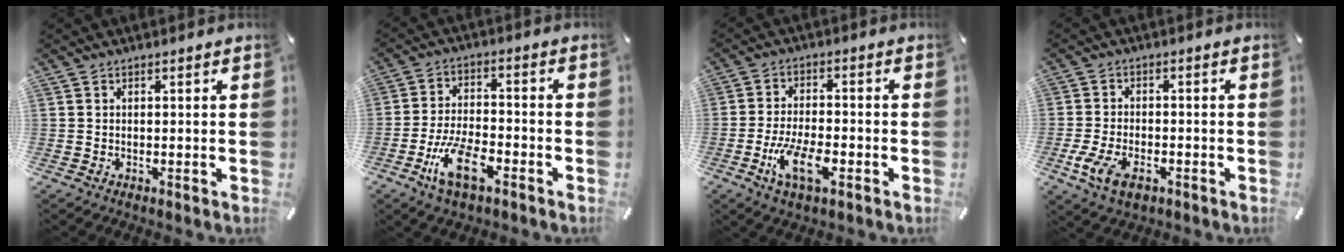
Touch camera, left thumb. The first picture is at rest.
{"total": 10.9, "force": [-5.7, 4.9, 7.9], "torque": [-0.170, 0.017, -0.107]}
{"total": 9.7, "force": [-4.2, 4.3, 7.7], "torque": [-0.162, 0.006, -0.075]}
{"total": 7.2, "force": [-3.4, 4.1, 4.8], "torque": [-0.113, 0.005, -0.064]}